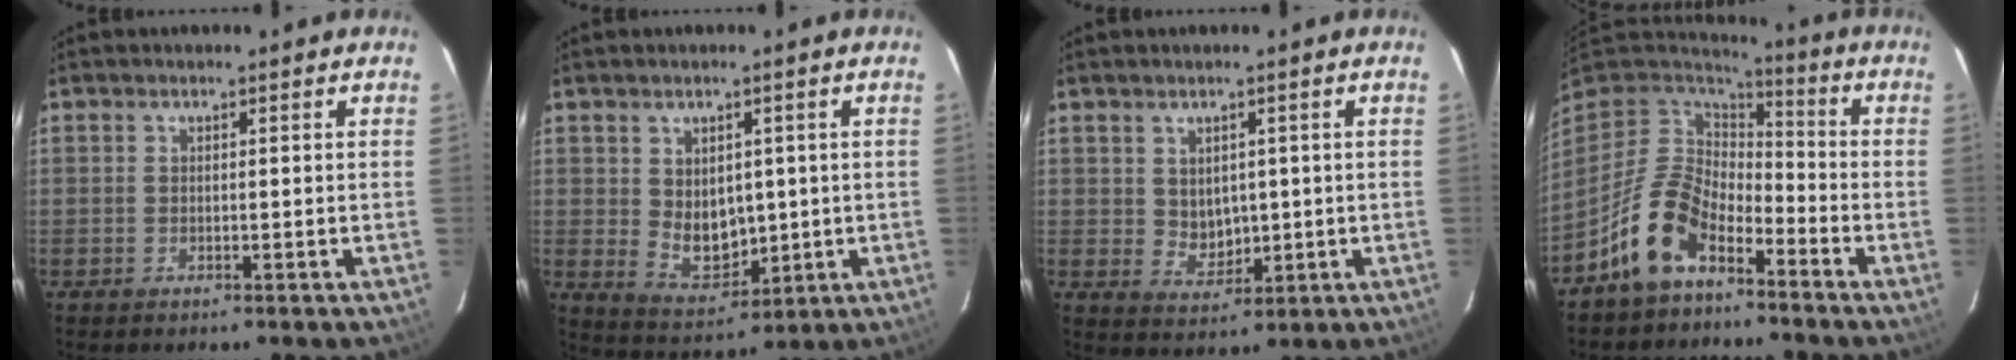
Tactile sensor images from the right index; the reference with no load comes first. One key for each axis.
{"total": 7.4, "fx": 0.9, "fy": 5.7, "fz": 4.6, "tx": -0.080, "ty": -0.009, "tz": 0.040}
{"total": 4.3, "fx": 1.0, "fy": 3.7, "fz": 2.0, "tx": -0.032, "ty": -0.001, "tz": 0.031}
{"total": 12.7, "fx": -7.8, "fy": 6.7, "fz": 7.5, "tx": -0.156, "ty": 0.011, "tz": -0.150}